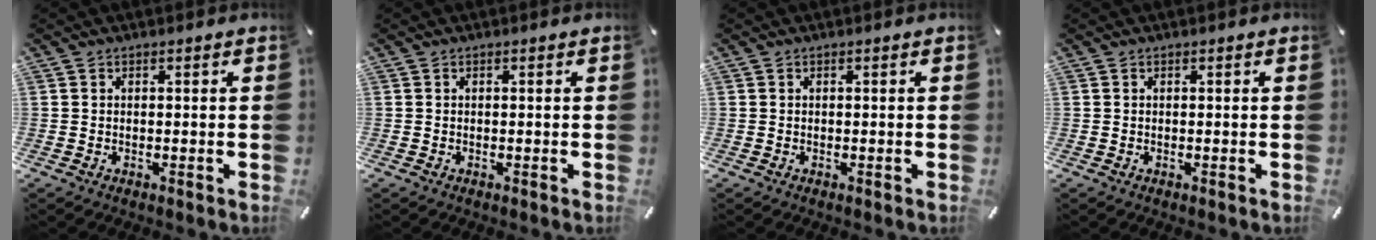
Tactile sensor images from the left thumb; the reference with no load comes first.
{"total": 0.0}
{"total": 0.0}
{"total": 0.0}